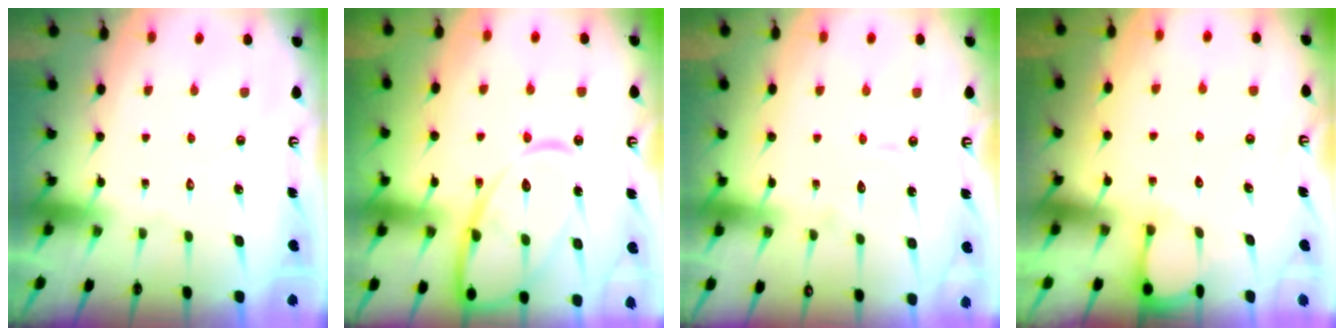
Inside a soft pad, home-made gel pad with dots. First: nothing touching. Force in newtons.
{"total": 16.8, "press": 16.8, "slide": 1.5}
{"total": 5.6, "press": 5.6, "slide": 0.3}
{"total": 2.1, "press": 2.1, "slide": 0.2}